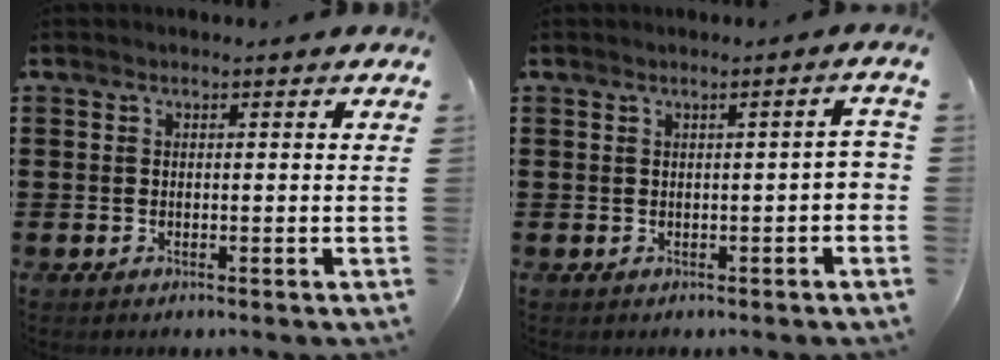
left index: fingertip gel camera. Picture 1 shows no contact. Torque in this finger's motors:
{"motor_torque": [0.05, 0.17, 0.09, 0.04]}